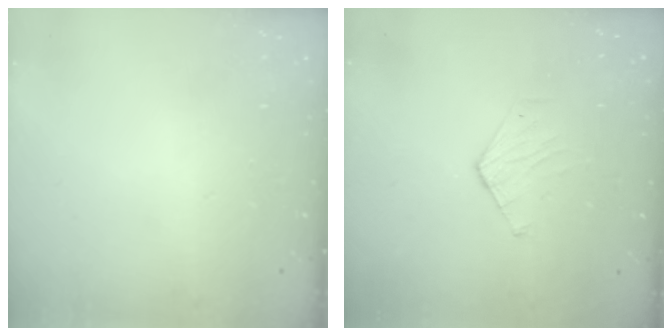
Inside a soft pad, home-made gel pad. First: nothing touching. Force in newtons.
{"total": 3.9, "press": 3.8, "slide": 0.3}